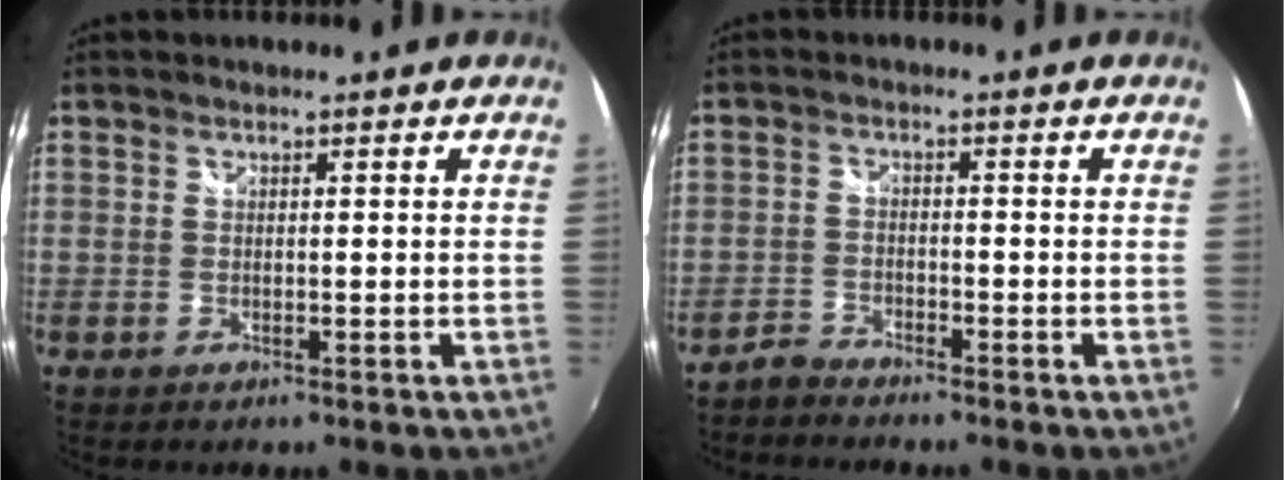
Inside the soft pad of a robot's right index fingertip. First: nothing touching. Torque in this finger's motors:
{"motor_torque": [0.06, 0.00, 0.03, 0.00]}